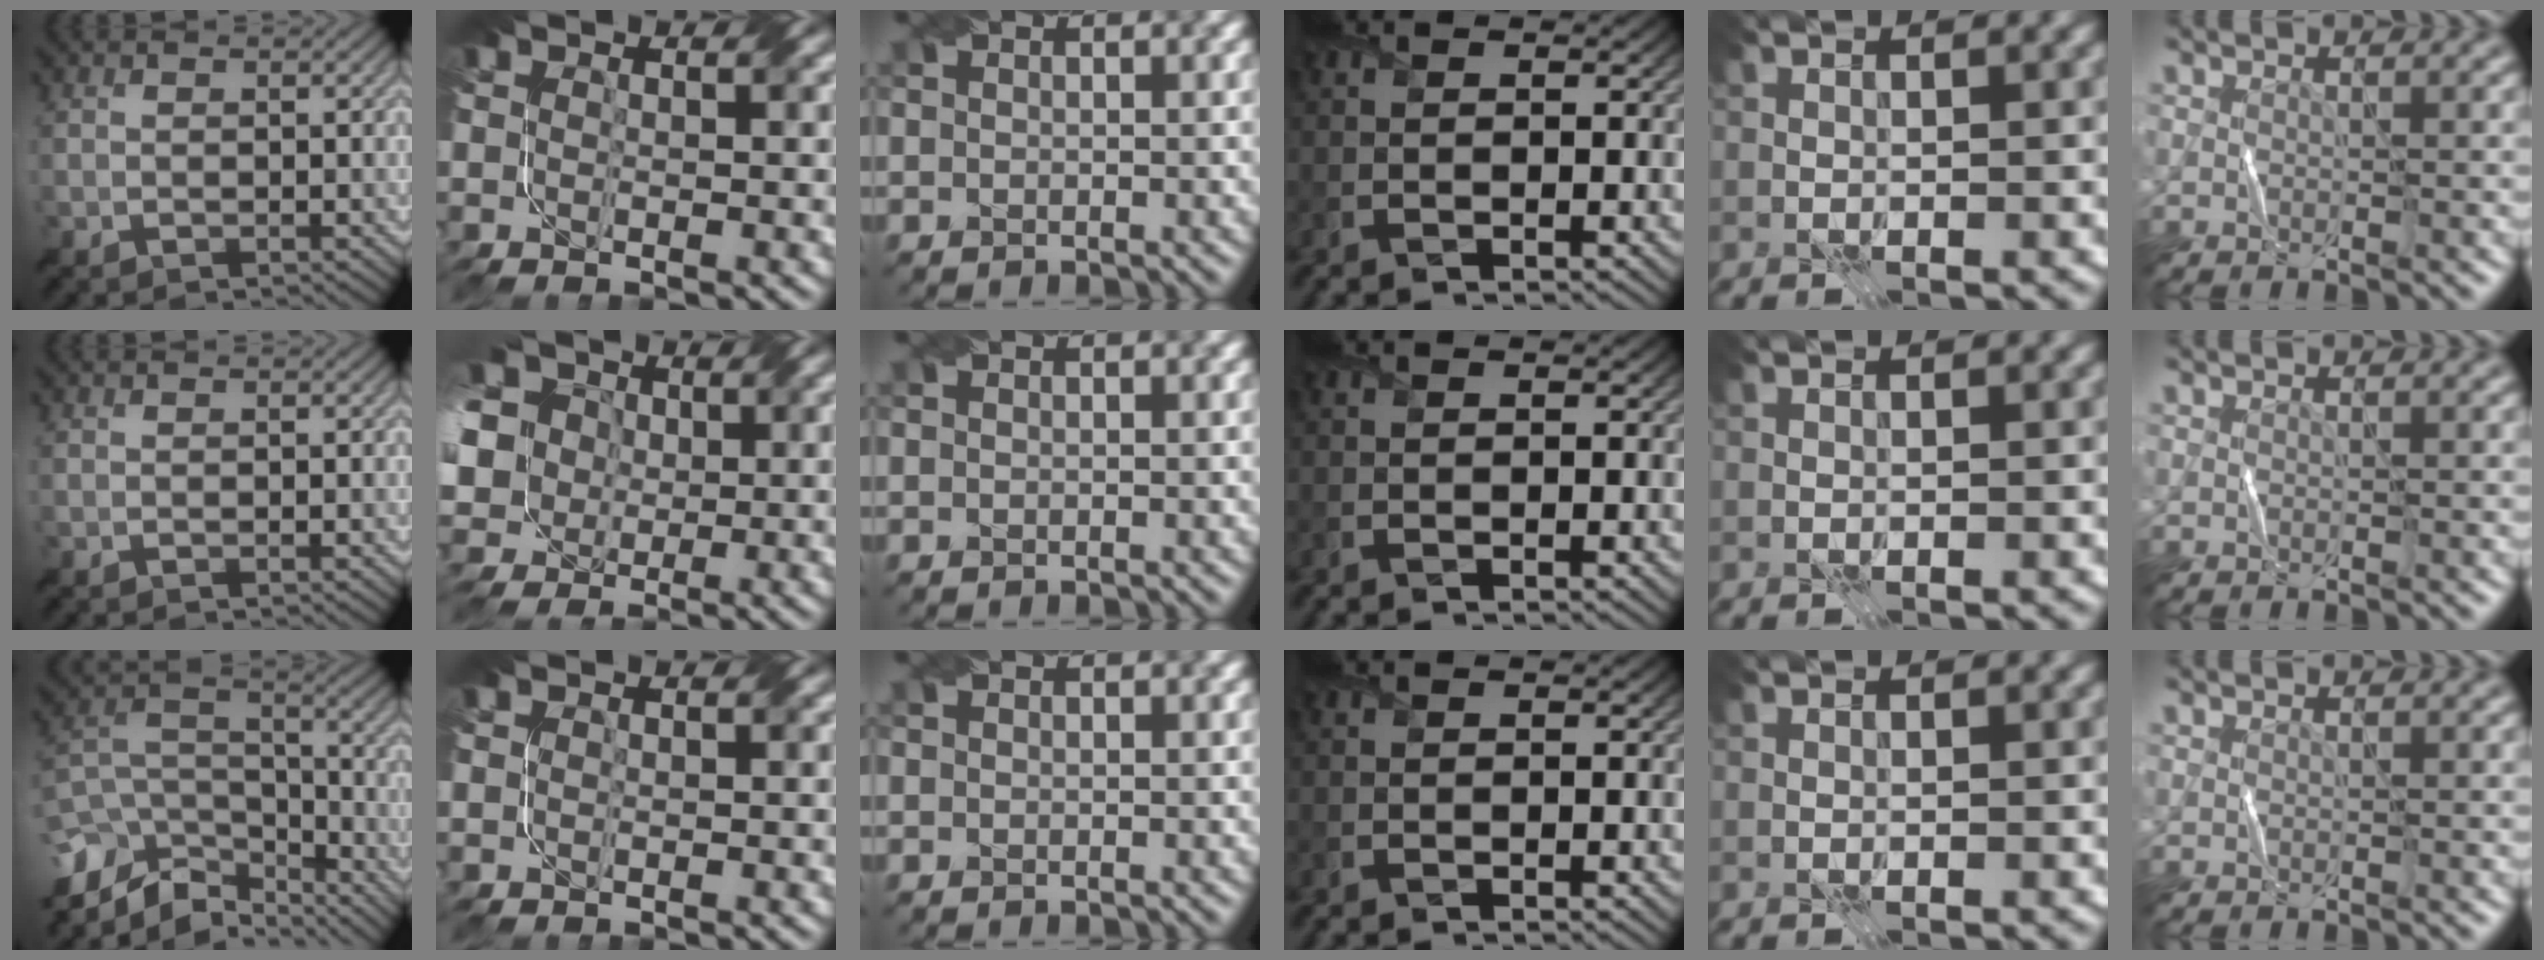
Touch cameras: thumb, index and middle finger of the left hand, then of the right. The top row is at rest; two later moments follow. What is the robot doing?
{"motion": "fold", "object": "coffee filter"}